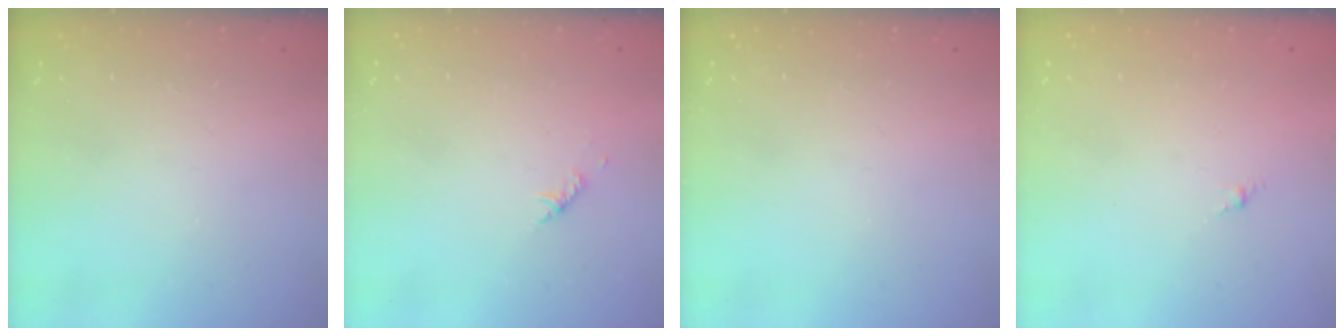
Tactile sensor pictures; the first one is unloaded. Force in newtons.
{"total": 2.8, "press": 2.7, "slide": 0.6}
{"total": 0.0}
{"total": 0.0}